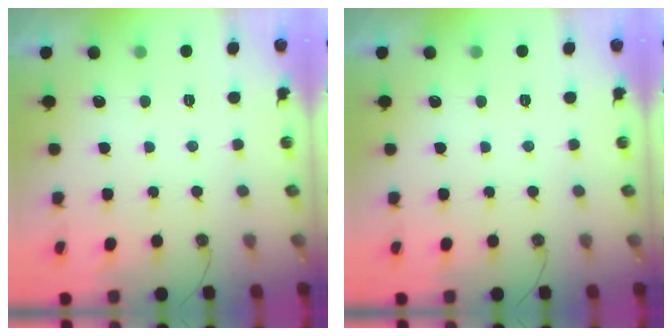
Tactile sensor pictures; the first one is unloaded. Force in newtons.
{"total": 0.0}